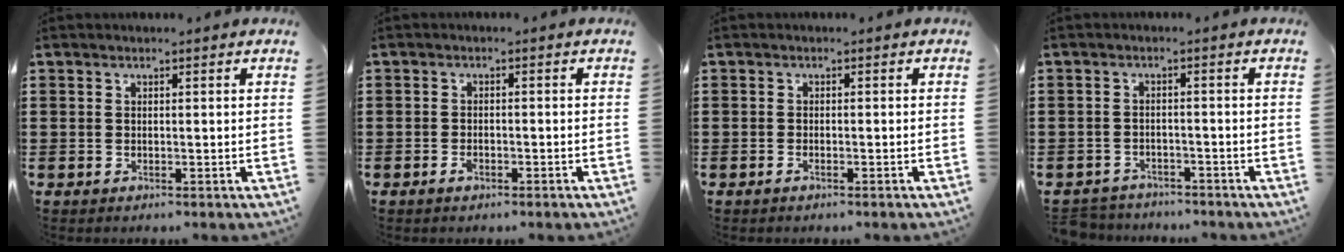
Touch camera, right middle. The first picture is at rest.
{"total": 1.6, "force": [-1.0, 0.6, 1.1], "torque": [-0.030, -0.004, -0.021]}
{"total": 0.8, "force": [-0.5, 0.1, 0.6], "torque": [-0.013, -0.003, -0.009]}
{"total": 2.6, "force": [-2.6, 0.5, -0.3], "torque": [-0.004, 0.000, -0.058]}